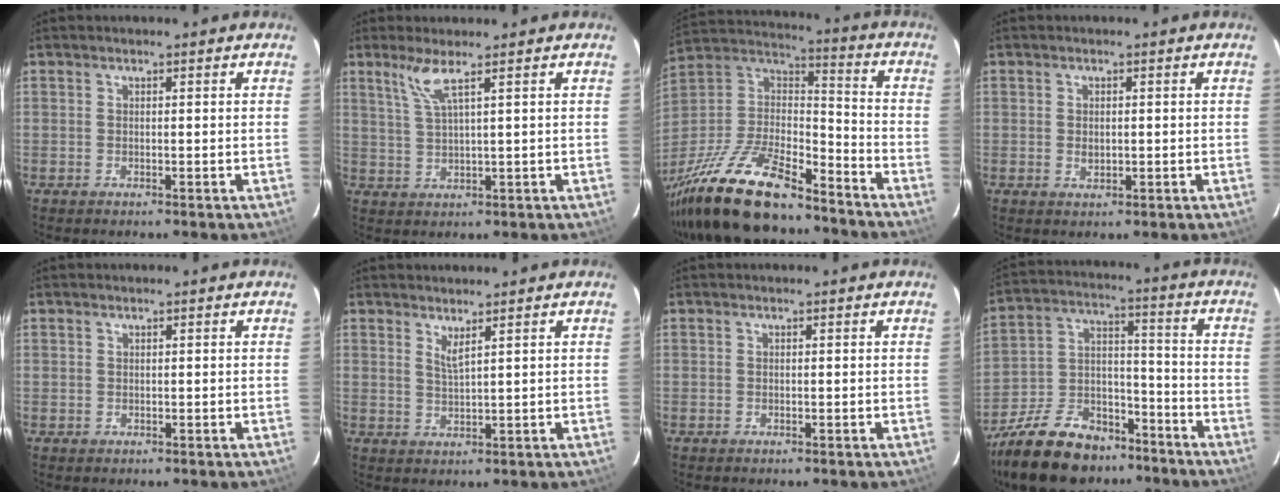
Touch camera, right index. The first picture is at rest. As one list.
[{"total": 4.0, "force": [2.4, -0.5, 3.1], "torque": [-0.065, -0.004, 0.055]}, {"total": 26.0, "force": [-19.5, 7.9, 15.2], "torque": [-0.318, -0.023, -0.336]}, {"total": 1.8, "force": [0.0, 1.3, 1.3], "torque": [-0.019, 0.000, 0.003]}, {"total": 0.6, "force": [0.2, 0.6, -0.1], "torque": [0.005, 0.004, 0.002]}, {"total": 2.2, "force": [1.8, -0.3, 1.3], "torque": [-0.025, -0.007, 0.030]}, {"total": 0.0}, {"total": 20.5, "force": [-15.2, 10.5, 8.8], "torque": [-0.204, 0.029, -0.239]}]